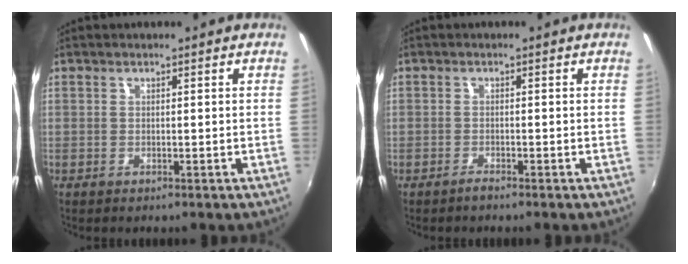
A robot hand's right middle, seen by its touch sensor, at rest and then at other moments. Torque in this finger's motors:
{"motor_torque": [0.15, -0.35, -0.02, -0.02]}